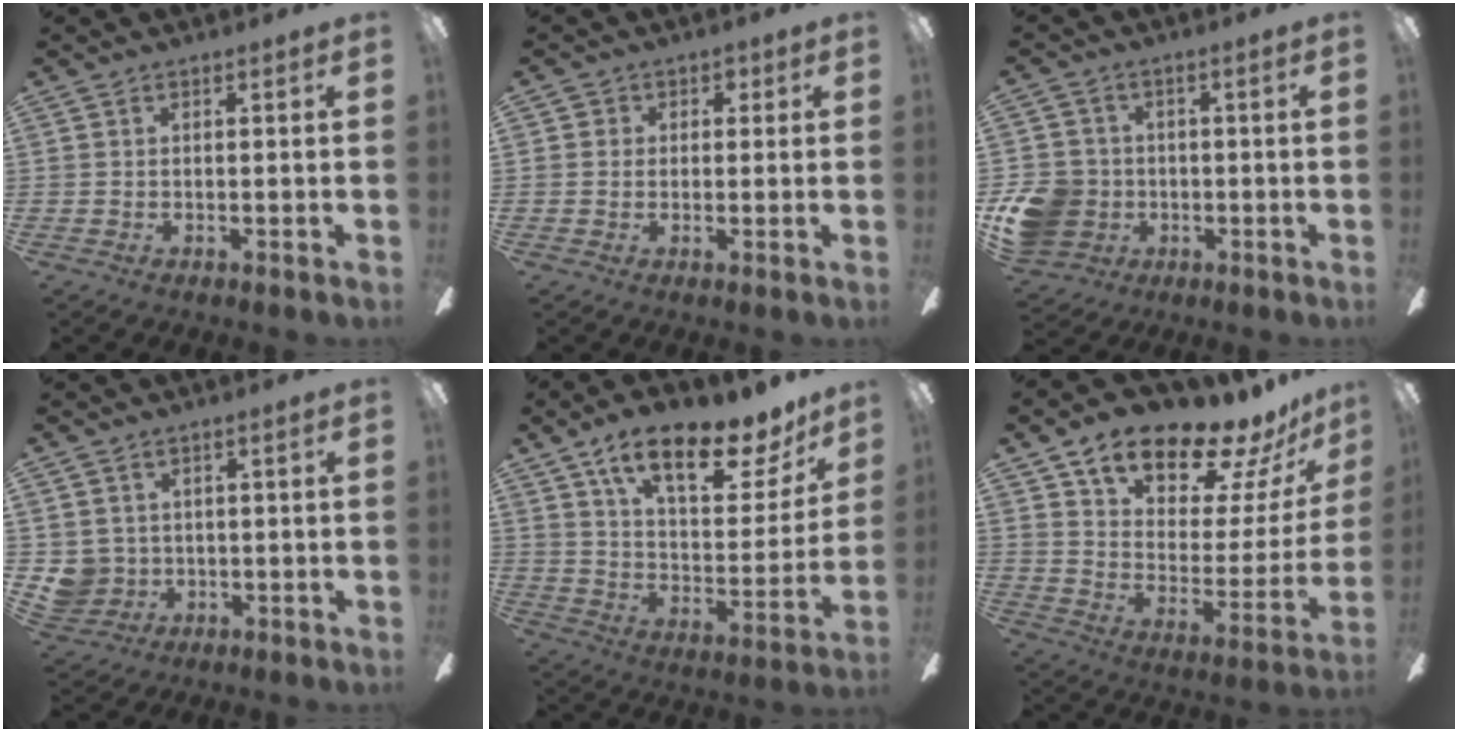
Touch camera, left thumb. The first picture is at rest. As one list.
[{"total": 2.7, "force": [0.2, 2.6, 0.5], "torque": [-0.005, 0.010, 0.000]}, {"total": 11.7, "force": [-2.4, 10.5, 4.6], "torque": [-0.111, 0.027, -0.038]}, {"total": 4.7, "force": [1.3, 4.5, 0.4], "torque": [-0.024, -0.004, 0.027]}, {"total": 19.2, "force": [13.4, 7.5, 11.6], "torque": [-0.185, -0.083, 0.226]}, {"total": 18.7, "force": [15.3, 7.4, 7.9], "torque": [-0.132, -0.109, 0.264]}]